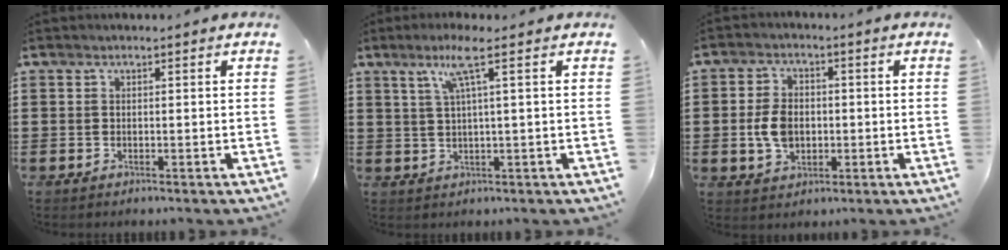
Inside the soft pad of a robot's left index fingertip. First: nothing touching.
{"total": 5.4, "force": [2.3, -0.2, 4.9], "torque": [-0.102, -0.001, 0.035]}
{"total": 5.5, "force": [-0.5, 3.7, 4.0], "torque": [-0.098, 0.003, -0.015]}